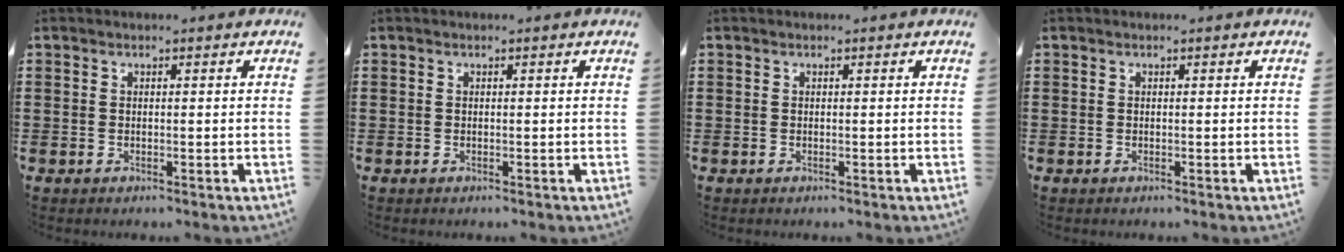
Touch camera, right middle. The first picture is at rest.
{"total": 0.0}
{"total": 0.0}
{"total": 0.0}